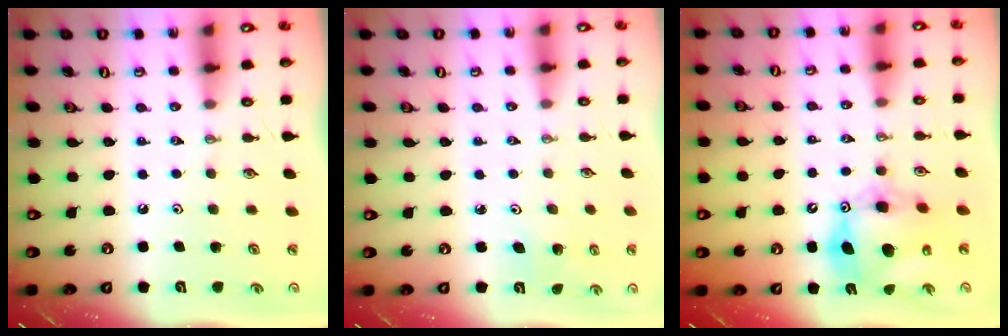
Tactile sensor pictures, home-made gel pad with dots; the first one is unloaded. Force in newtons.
{"total": 2.9, "press": 2.9, "slide": 0.3}
{"total": 13.4, "press": 13.3, "slide": 1.2}